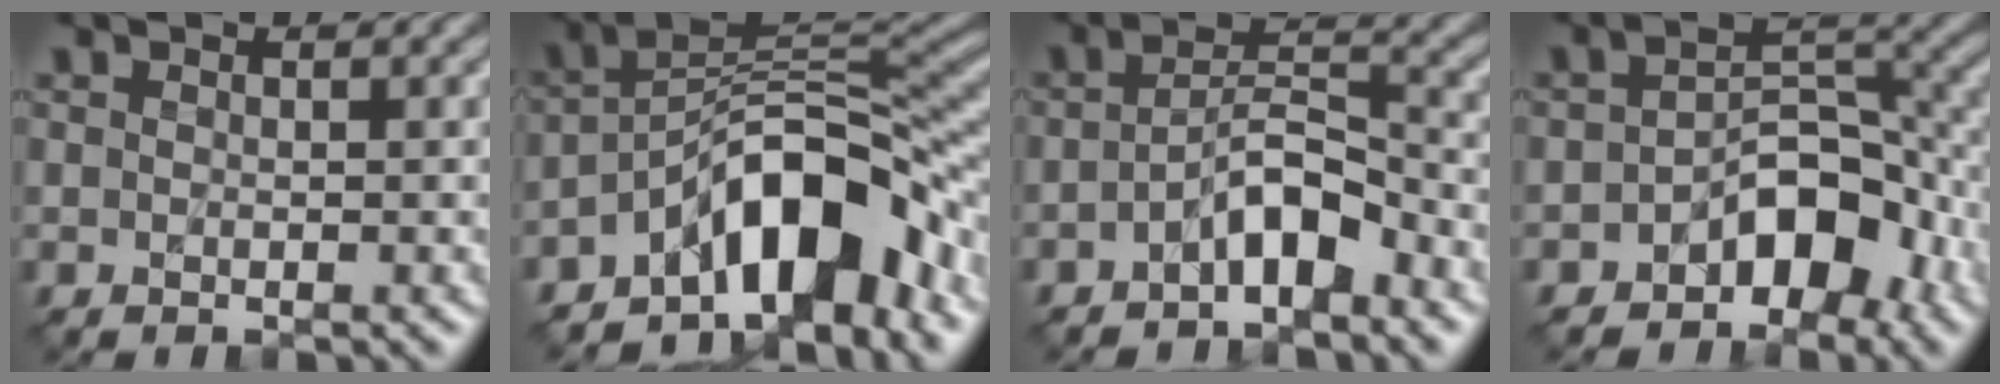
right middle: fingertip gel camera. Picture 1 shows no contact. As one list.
[{"total": 9.9, "force": [-5.6, 3.8, 7.2], "torque": [-0.087, 0.019, -0.109]}, {"total": 4.2, "force": [-2.3, 1.5, 3.1], "torque": [-0.051, 0.014, -0.045]}, {"total": 6.1, "force": [-3.3, 3.4, 3.9], "torque": [-0.040, 0.007, -0.061]}]